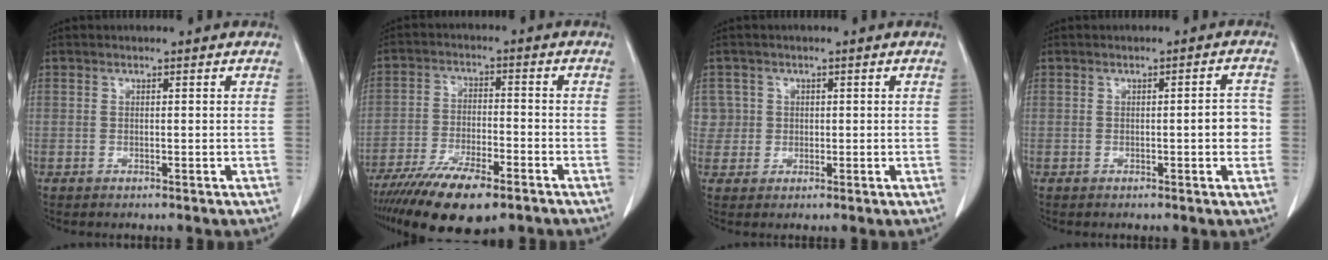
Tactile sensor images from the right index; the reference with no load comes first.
{"total": 13.4, "force": [-9.5, 3.5, 8.8], "torque": [-0.158, -0.027, -0.162]}
{"total": 3.0, "force": [0.7, 2.9, -0.3], "torque": [0.027, 0.007, 0.008]}
{"total": 3.2, "force": [-0.5, 0.7, 3.1], "torque": [-0.033, 0.004, -0.008]}